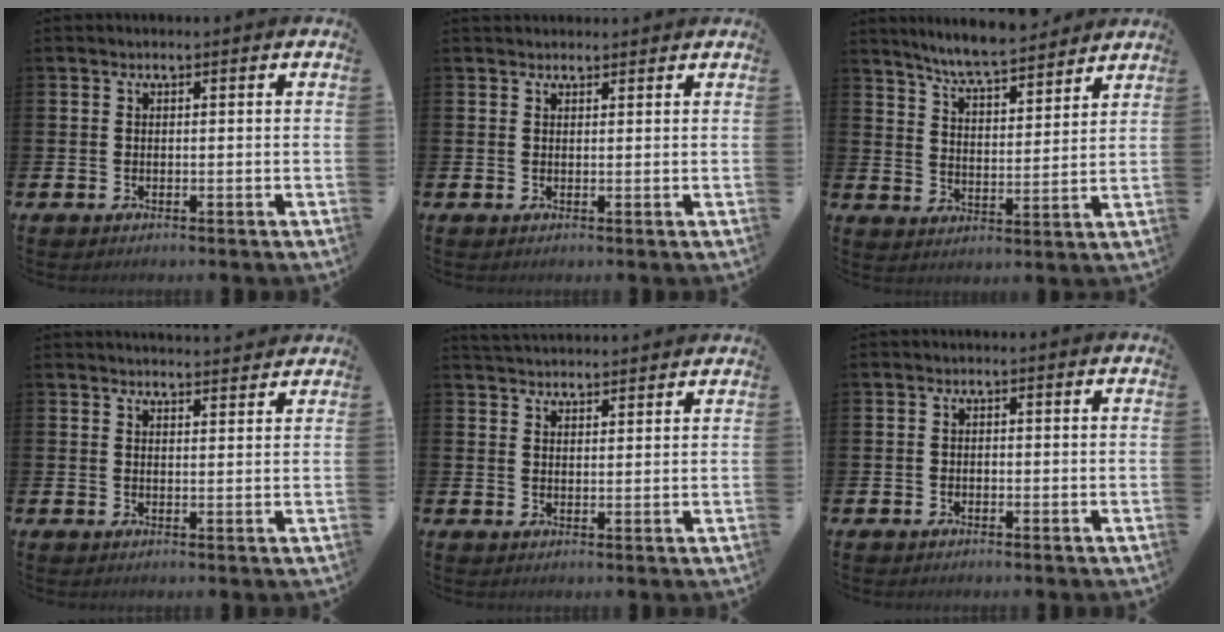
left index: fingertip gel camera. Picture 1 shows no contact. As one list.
[{"total": 1.2, "force": [1.2, 0.4, 0.0], "torque": [0.009, 0.003, 0.019]}, {"total": 7.1, "force": [6.8, 0.2, 1.9], "torque": [-0.056, -0.045, 0.120]}, {"total": 2.8, "force": [2.8, 0.1, -0.1], "torque": [0.005, -0.020, 0.048]}, {"total": 3.4, "force": [3.3, 0.4, 0.1], "torque": [-0.007, -0.013, 0.062]}, {"total": 0.6, "force": [-0.4, 0.5, 0.1], "torque": [-0.007, 0.003, -0.008]}]